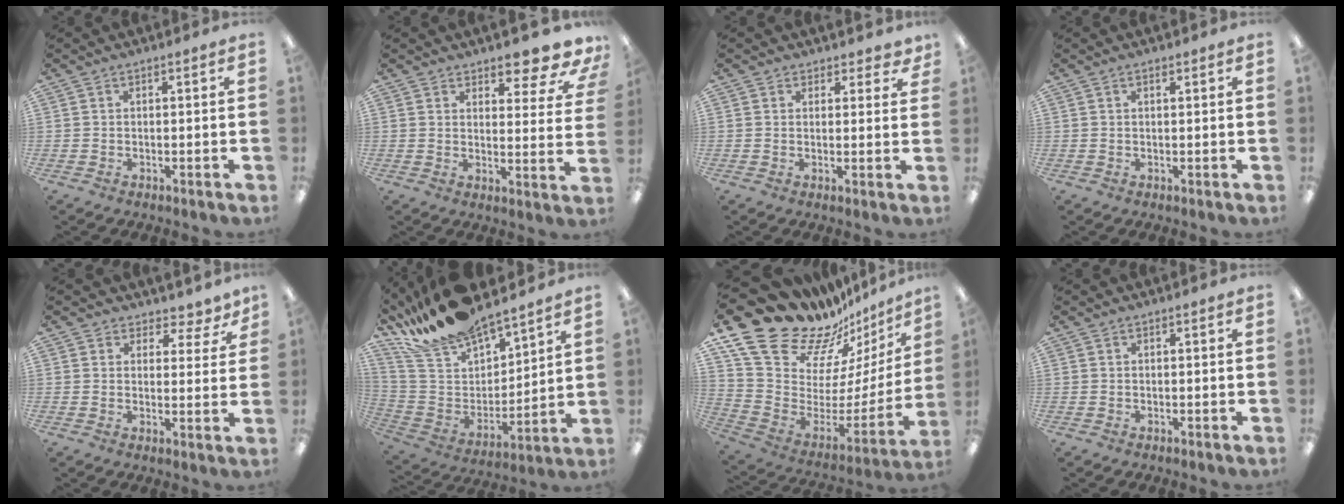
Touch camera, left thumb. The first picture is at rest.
{"total": 9.1, "force": [7.7, 2.9, 4.0], "torque": [-0.036, -0.059, 0.132]}
{"total": 2.6, "force": [1.9, 1.7, 0.4], "torque": [0.004, -0.008, 0.034]}
{"total": 0.6, "force": [0.5, 0.2, 0.2], "torque": [-0.005, 0.000, 0.009]}
{"total": 4.7, "force": [3.5, 3.0, 1.1], "torque": [-0.006, -0.029, 0.060]}
{"total": 19.8, "force": [18.2, 5.2, 5.9], "torque": [-0.147, -0.124, 0.328]}
{"total": 24.0, "force": [18.4, 11.0, 10.8], "torque": [-0.174, -0.149, 0.347]}
{"total": 0.0}